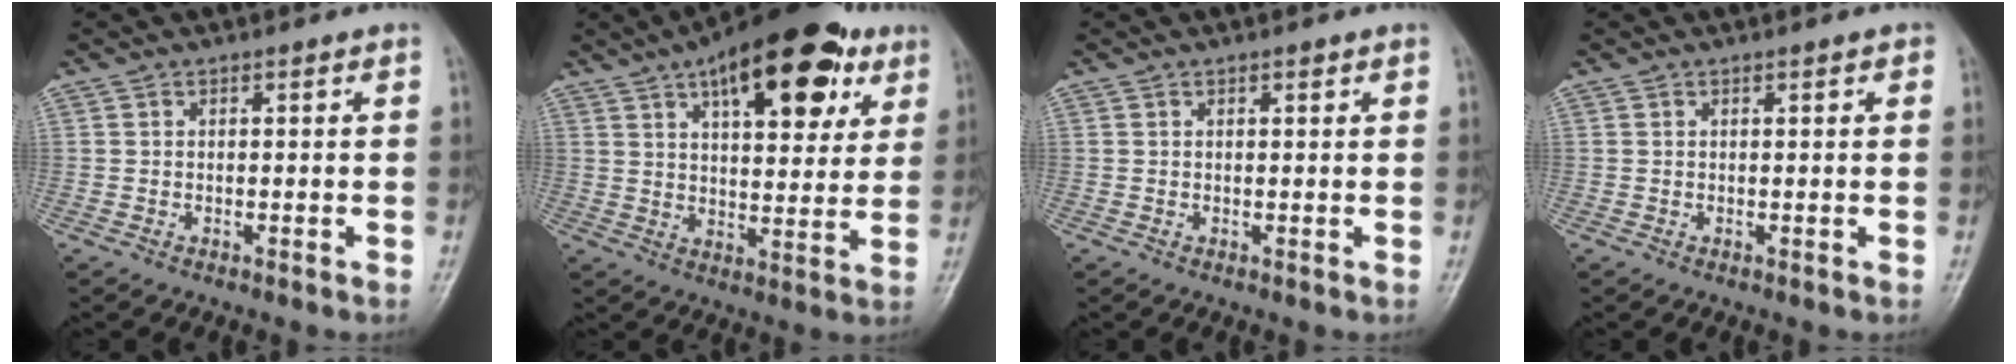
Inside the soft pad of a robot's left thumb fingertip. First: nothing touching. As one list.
[{"total": 21.3, "force": [10.7, 9.5, 15.8], "torque": [-0.196, -0.015, 0.156]}, {"total": 0.7, "force": [0.4, 0.2, 0.5], "torque": [-0.008, -0.001, 0.005]}, {"total": 0.9, "force": [0.4, 0.3, 0.8], "torque": [-0.009, 0.001, 0.004]}]